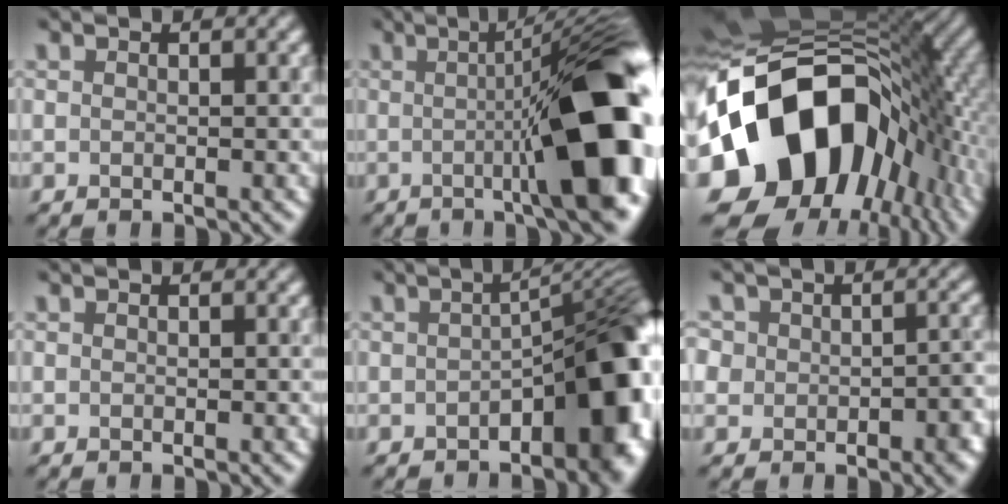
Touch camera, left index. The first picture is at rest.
{"total": 15.2, "force": [-1.2, 3.5, 14.8], "torque": [-0.157, 0.016, -0.028]}
{"total": 20.8, "force": [-3.2, 15.1, 13.9], "torque": [-0.290, -0.020, -0.058]}
{"total": 0.0}
{"total": 11.5, "force": [-3.2, 5.3, 9.7], "torque": [-0.095, 0.002, -0.049]}
{"total": 6.6, "force": [-1.1, 5.5, 3.4], "torque": [-0.023, 0.014, -0.047]}